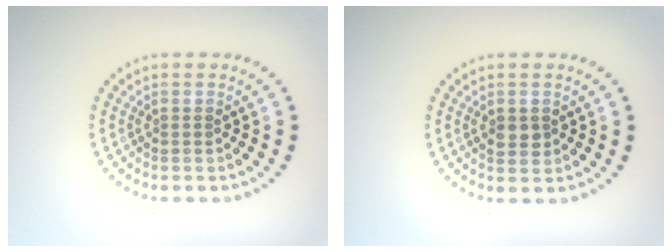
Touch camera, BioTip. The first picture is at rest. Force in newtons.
{"total": 1.7, "press": 1.7, "slide": 0.1}